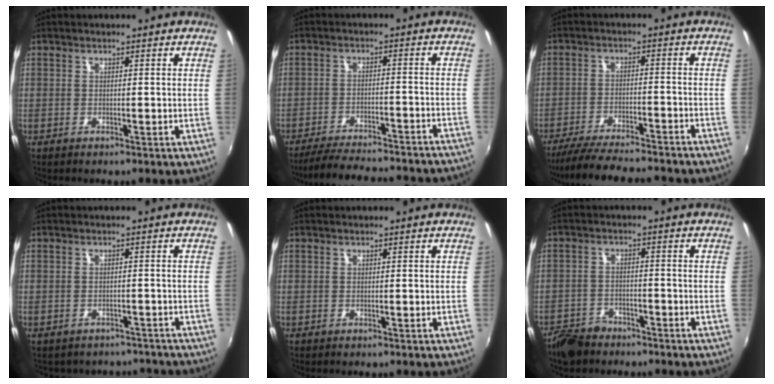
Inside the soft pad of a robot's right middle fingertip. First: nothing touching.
{"total": 22.1, "force": [-19.9, 3.3, 9.0], "torque": [-0.166, -0.021, -0.263]}
{"total": 19.5, "force": [-17.1, 2.9, 9.0], "torque": [-0.170, -0.032, -0.249]}
{"total": 7.3, "force": [-6.2, 3.4, 1.5], "torque": [-0.034, -0.005, -0.074]}
{"total": 0.0}
{"total": 6.9, "force": [-5.5, 3.6, 2.1], "torque": [-0.067, 0.004, -0.094]}